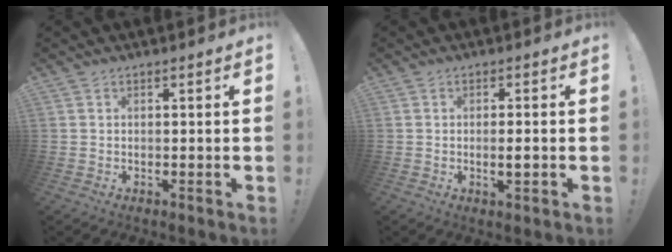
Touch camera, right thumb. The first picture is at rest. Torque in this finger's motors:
{"motor_torque": [-0.32, 0.17, -0.04, 0.29, 0.01]}